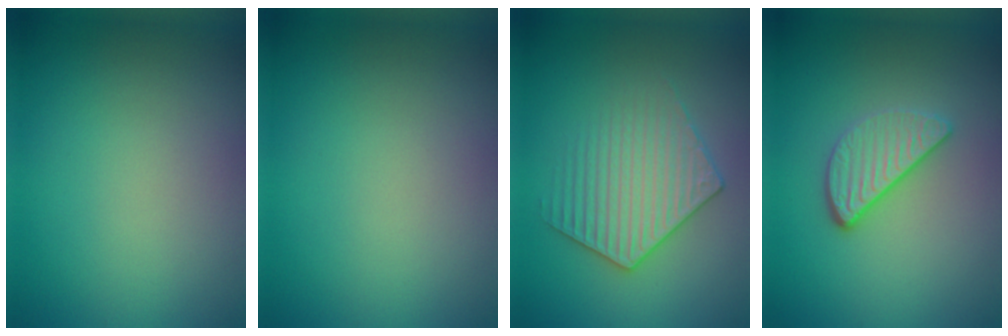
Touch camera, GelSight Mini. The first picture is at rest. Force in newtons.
{"total": 0.0}
{"total": 3.5, "press": 3.4, "slide": 0.7}
{"total": 3.0, "press": 2.5, "slide": 1.7}